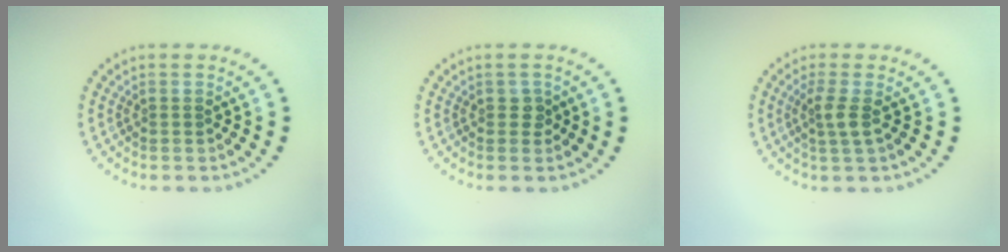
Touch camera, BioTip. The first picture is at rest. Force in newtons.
{"total": 0.8, "press": 0.8, "slide": 0.3}
{"total": 1.9, "press": 1.4, "slide": 1.3}